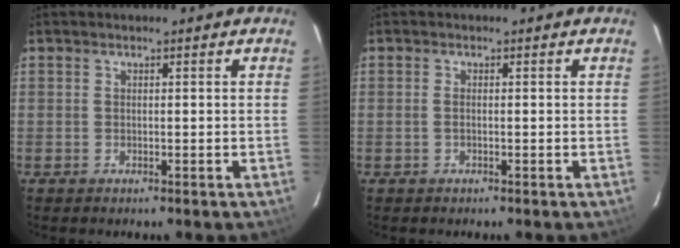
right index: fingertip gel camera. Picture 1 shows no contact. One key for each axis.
{"total": 0.7, "fx": -0.1, "fy": 0.3, "fz": 0.7, "tx": -0.017, "ty": 0.000, "tz": -0.003}